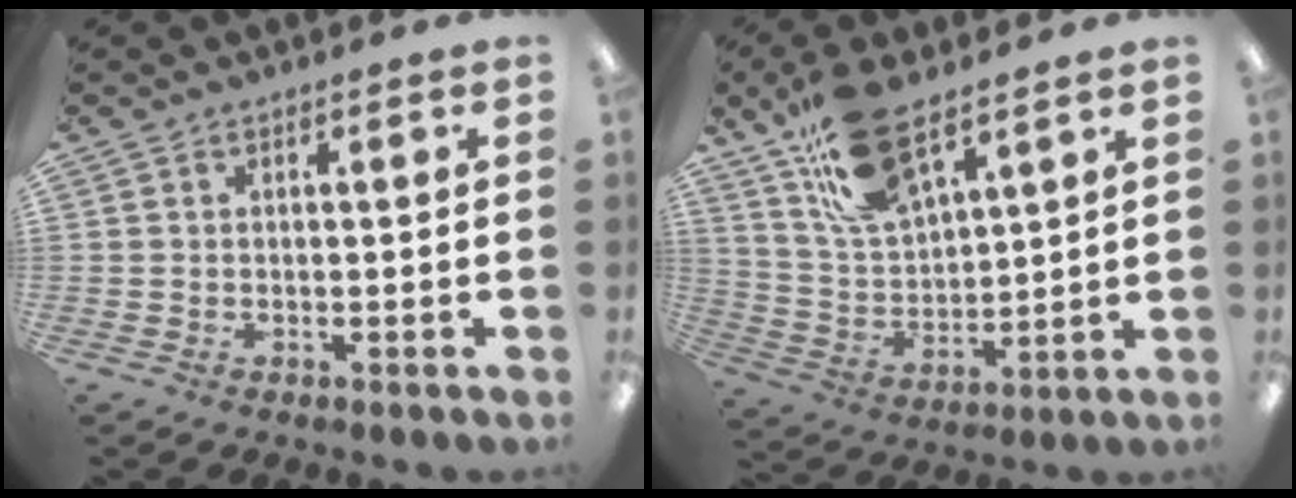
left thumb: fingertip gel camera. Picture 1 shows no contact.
{"total": 15.5, "force": [11.0, 6.3, 9.0], "torque": [-0.178, -0.043, 0.199]}